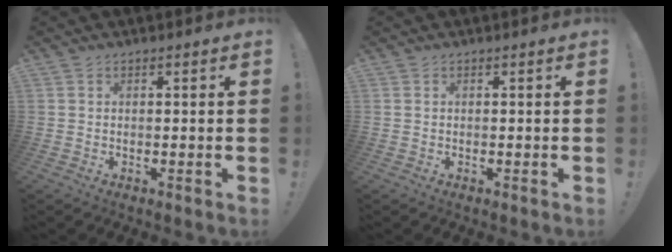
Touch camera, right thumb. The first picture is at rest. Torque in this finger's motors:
{"motor_torque": [-0.16, -0.07, -0.16, -0.16, -0.02]}